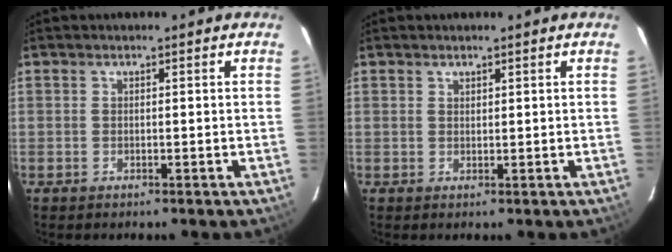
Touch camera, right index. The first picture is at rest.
{"total": 0.8, "force": [0.7, 0.4, 0.1], "torque": [-0.001, 0.001, 0.012]}